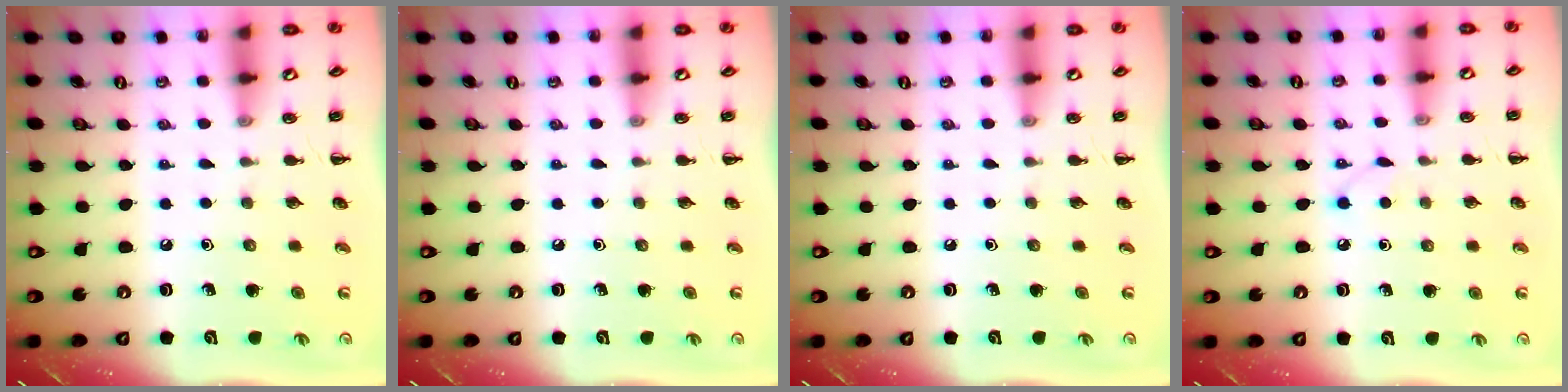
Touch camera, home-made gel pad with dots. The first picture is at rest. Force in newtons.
{"total": 0.0}
{"total": 0.0}
{"total": 2.9, "press": 2.7, "slide": 0.9}